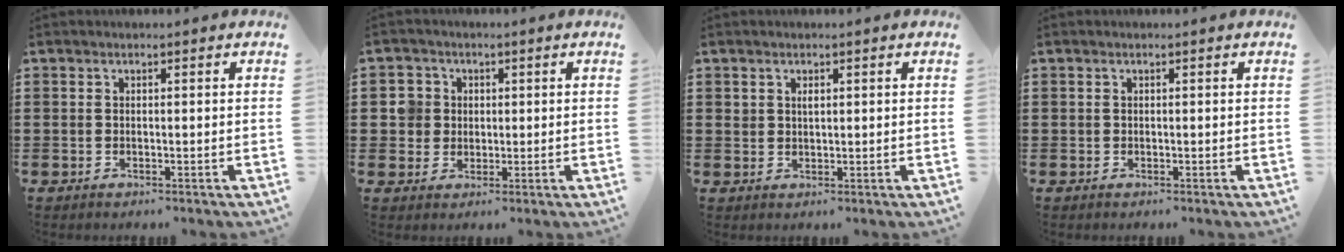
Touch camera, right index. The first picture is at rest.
{"total": 4.3, "force": [0.4, 4.2, 0.8], "torque": [-0.042, 0.012, 0.004]}
{"total": 1.2, "force": [0.6, 0.7, 0.7], "torque": [-0.015, 0.004, 0.011]}
{"total": 0.0}